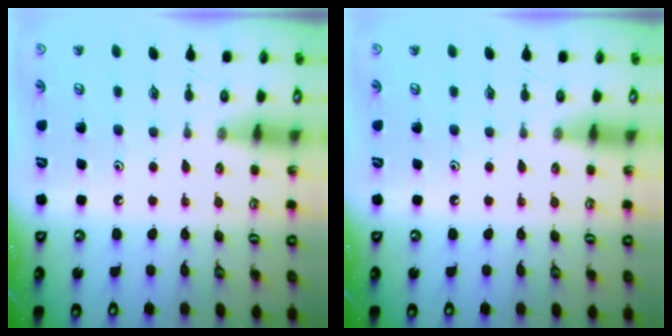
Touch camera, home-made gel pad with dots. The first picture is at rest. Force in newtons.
{"total": 0.0}